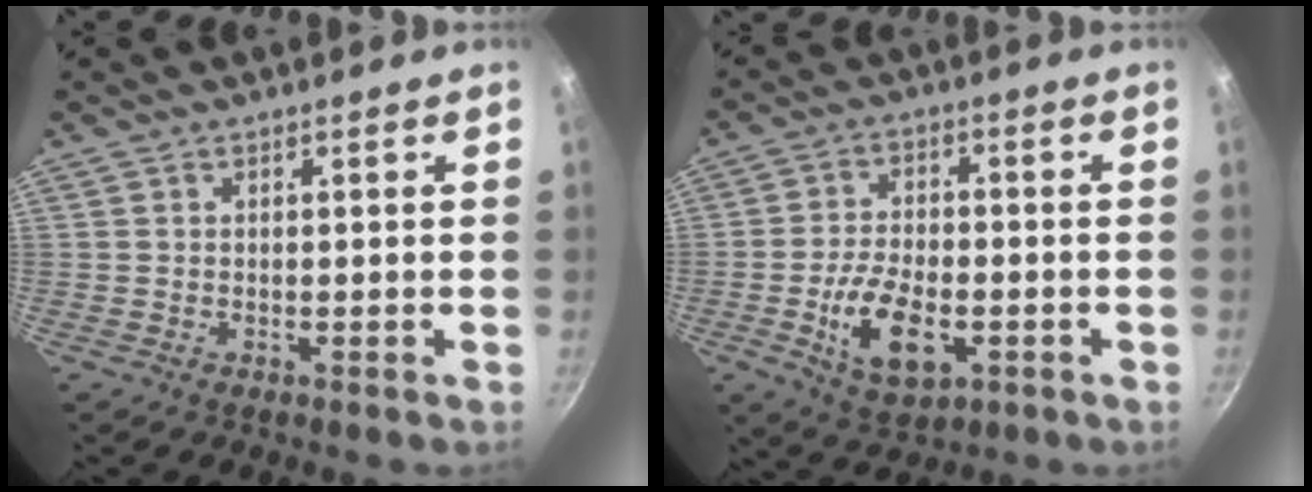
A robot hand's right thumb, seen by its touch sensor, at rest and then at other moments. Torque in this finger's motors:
{"motor_torque": [-0.32, 0.28, 0.03, 0.03, 0.07]}